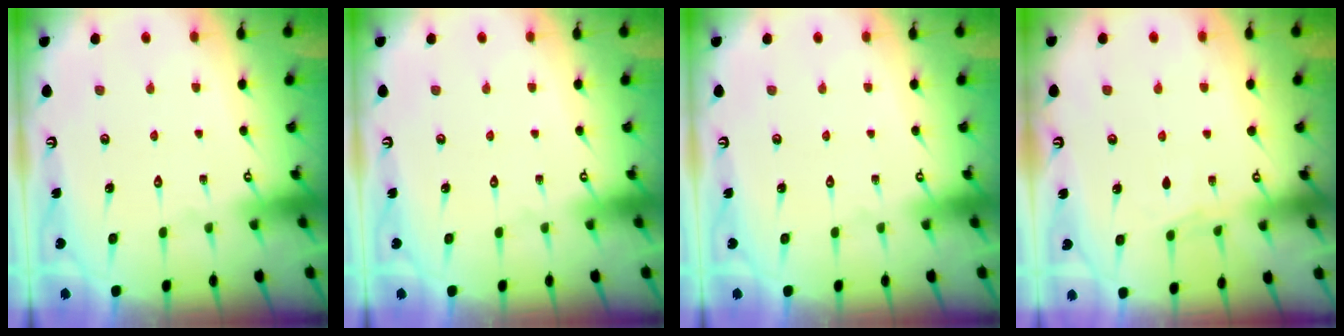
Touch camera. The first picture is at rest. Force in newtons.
{"total": 0.0}
{"total": 0.0}
{"total": 4.8, "press": 4.8, "slide": 0.6}